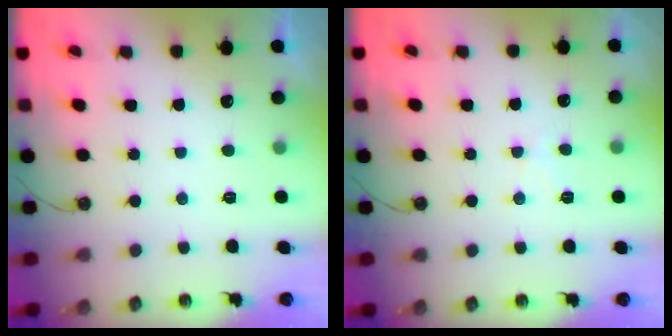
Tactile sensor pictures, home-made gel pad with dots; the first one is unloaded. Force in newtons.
{"total": 6.5, "press": 6.4, "slide": 0.7}